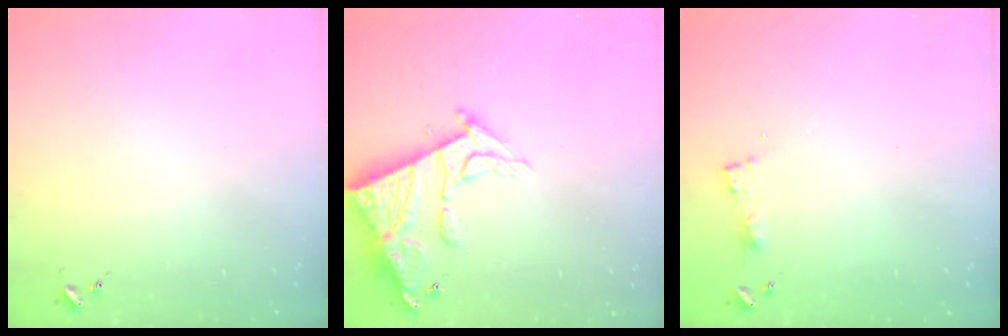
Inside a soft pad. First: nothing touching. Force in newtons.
{"total": 14.4, "press": 14.3, "slide": 1.4}
{"total": 2.9, "press": 2.8, "slide": 0.3}